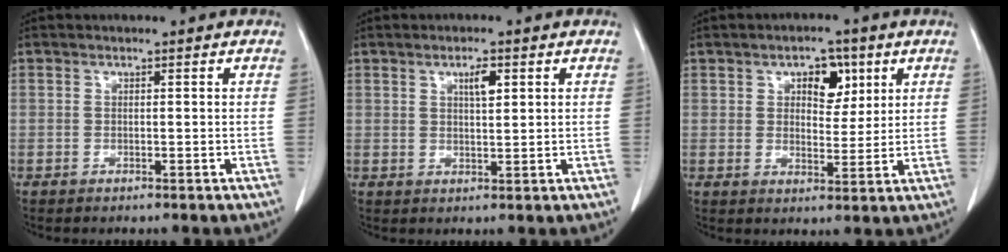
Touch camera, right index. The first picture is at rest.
{"total": 2.9, "force": [1.3, 0.8, 2.5], "torque": [-0.042, -0.003, 0.022]}
{"total": 5.7, "force": [2.6, 3.3, 3.9], "torque": [-0.050, 0.010, 0.038]}